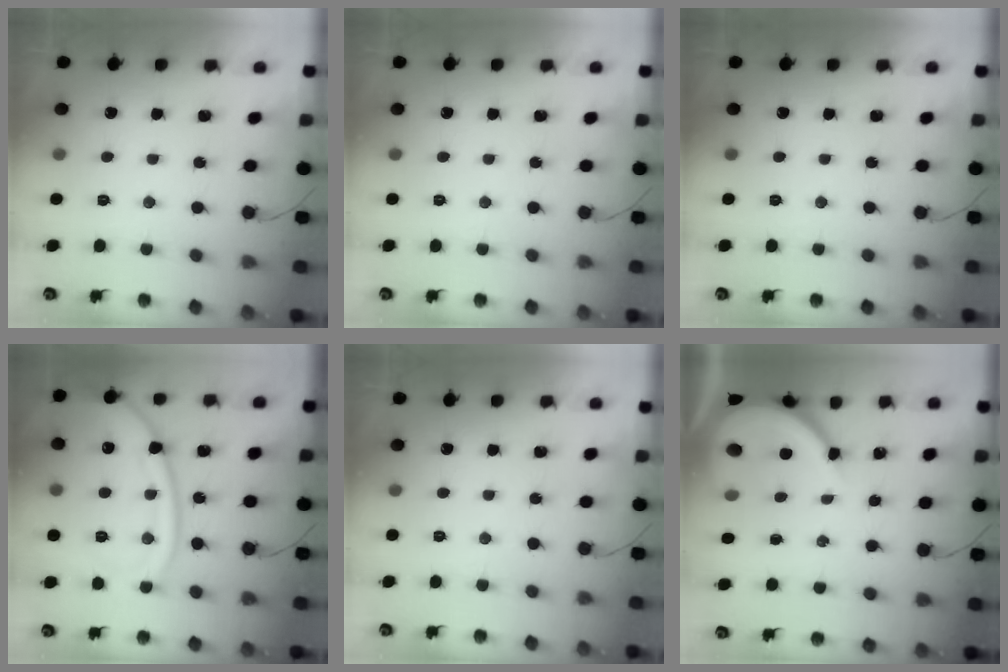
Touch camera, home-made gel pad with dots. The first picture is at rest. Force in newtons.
{"total": 0.0}
{"total": 0.0}
{"total": 16.5, "press": 16.5, "slide": 1.5}
{"total": 0.0}
{"total": 10.5, "press": 10.4, "slide": 1.4}